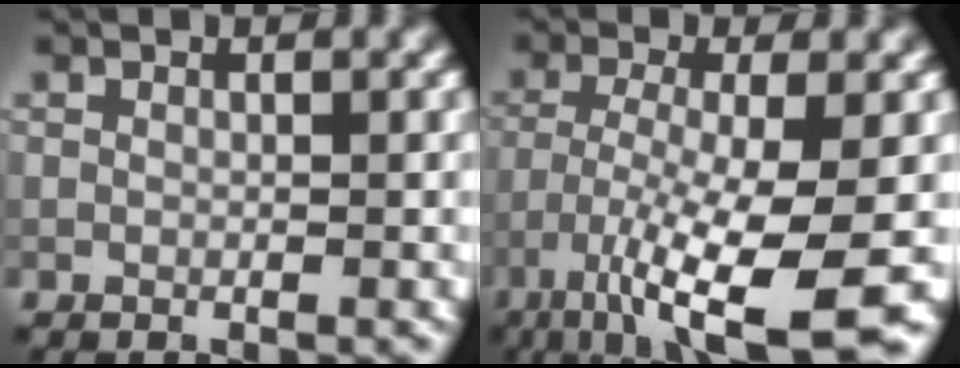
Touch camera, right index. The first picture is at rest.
{"total": 10.1, "force": [-5.3, 2.0, 8.4], "torque": [-0.154, -0.018, -0.092]}